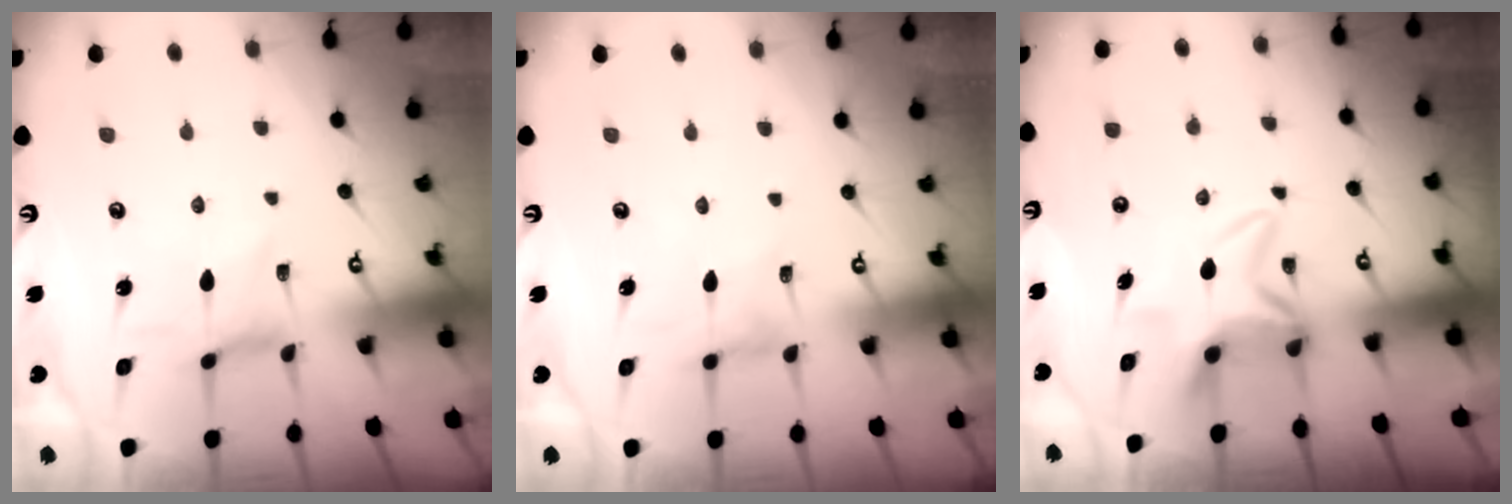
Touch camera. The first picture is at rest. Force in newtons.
{"total": 0.5, "press": 0.5, "slide": 0.2}
{"total": 6.5, "press": 6.5, "slide": 0.5}